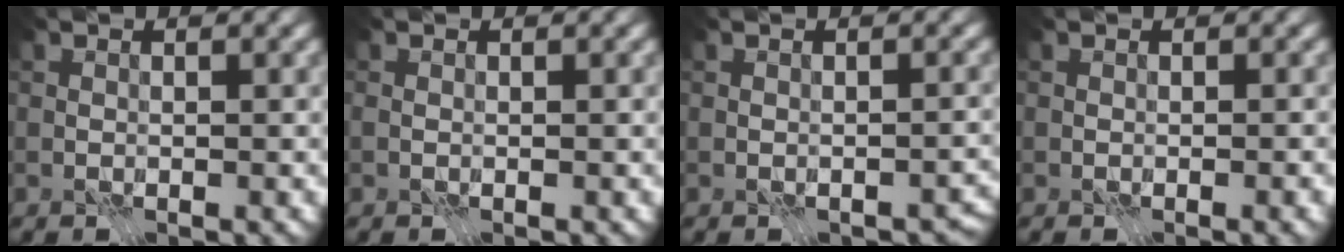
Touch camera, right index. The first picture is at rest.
{"total": 0.0}
{"total": 2.0, "force": [-1.1, 1.2, 1.2], "torque": [-0.010, -0.010, -0.012]}
{"total": 0.7, "force": [-0.3, 0.1, 0.6], "torque": [-0.011, 0.000, -0.003]}